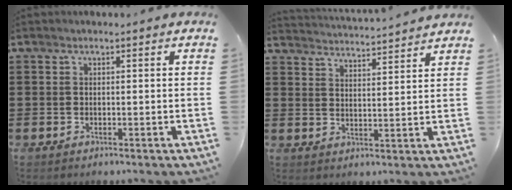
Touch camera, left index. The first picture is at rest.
{"total": 3.2, "force": [3.1, -0.8, -0.1], "torque": [-0.013, -0.026, 0.052]}